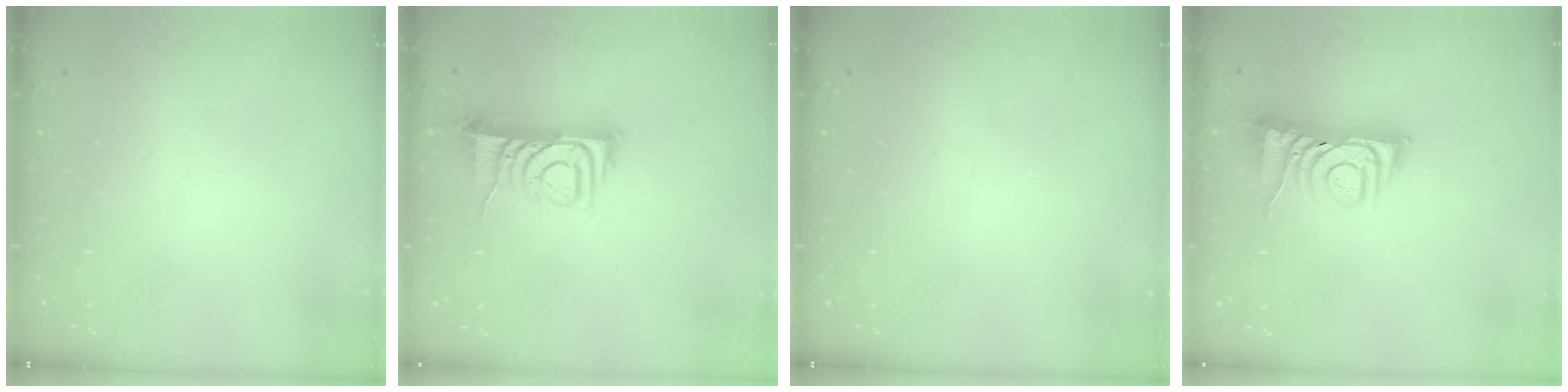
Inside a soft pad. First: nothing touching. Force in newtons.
{"total": 9.0, "press": 9.0, "slide": 0.7}
{"total": 0.0}
{"total": 7.3, "press": 7.3, "slide": 0.6}